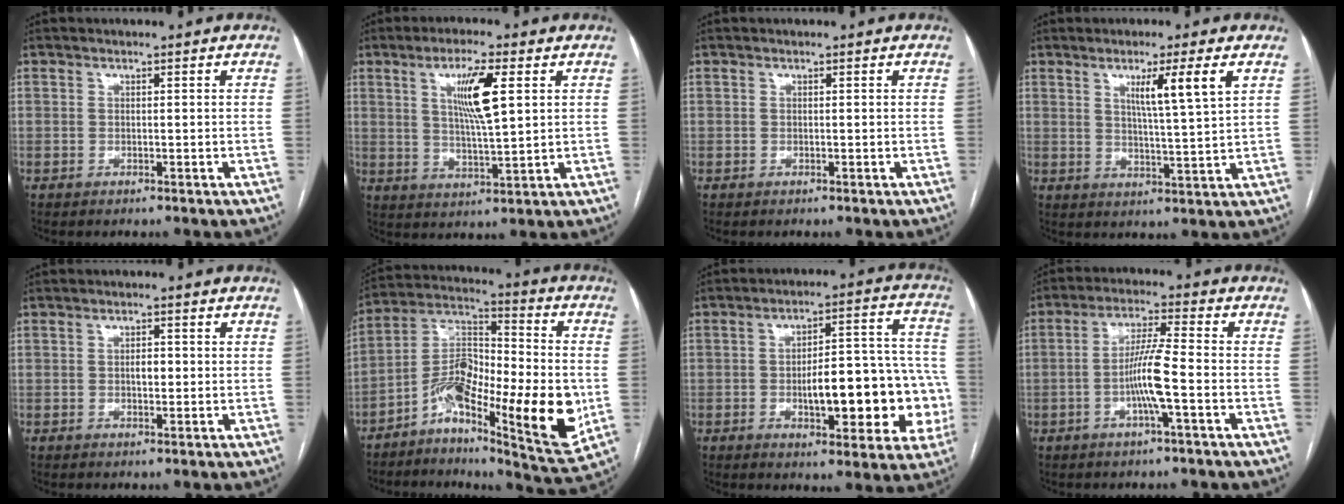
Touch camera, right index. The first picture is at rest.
{"total": 8.4, "force": [2.8, 0.7, 7.9], "torque": [-0.144, -0.003, 0.050]}
{"total": 0.0}
{"total": 7.2, "force": [3.2, -1.0, 6.4], "torque": [-0.104, -0.011, 0.053]}
{"total": 1.9, "force": [0.1, 0.9, 1.7], "torque": [-0.029, 0.002, 0.001]}
{"total": 18.2, "force": [-5.4, 4.7, 16.8], "torque": [-0.300, 0.007, -0.093]}
{"total": 17.5, "force": [-3.9, 5.9, 16.0], "torque": [-0.176, 0.042, -0.042]}
{"total": 7.5, "force": [-2.1, -0.1, 7.2], "torque": [-0.144, 0.005, -0.042]}